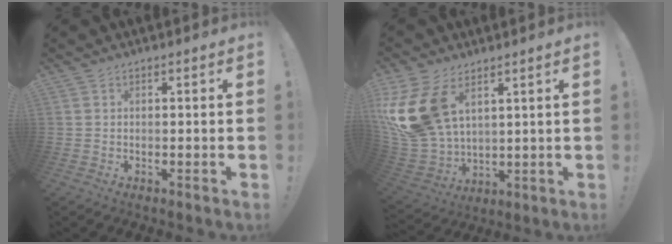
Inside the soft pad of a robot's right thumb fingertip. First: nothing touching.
{"total": 19.3, "force": [6.9, 12.3, 13.1], "torque": [-0.263, -0.038, 0.134]}